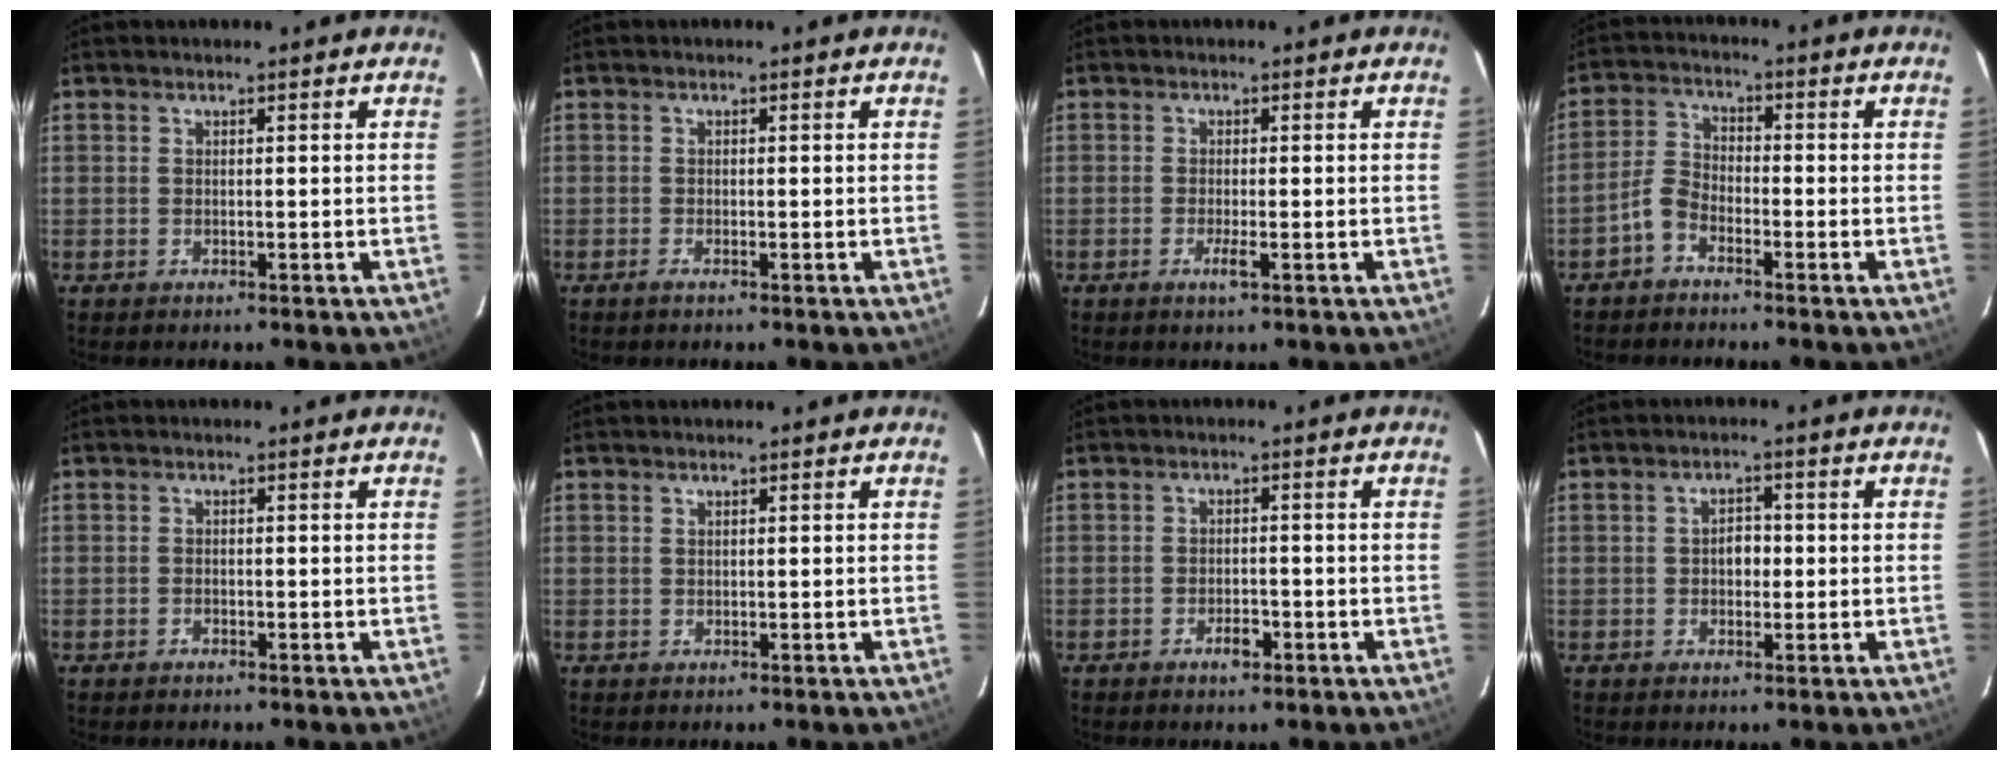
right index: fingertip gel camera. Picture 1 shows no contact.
{"total": 0.8, "force": [-0.6, 0.2, 0.5], "torque": [-0.012, -0.001, -0.013]}
{"total": 1.9, "force": [-0.9, 0.1, 1.7], "torque": [-0.033, -0.004, -0.018]}
{"total": 4.2, "force": [-2.9, 2.2, 2.1], "torque": [-0.052, 0.016, -0.062]}
{"total": 0.7, "force": [-0.6, 0.4, 0.2], "torque": [-0.004, 0.002, -0.011]}
{"total": 0.7, "force": [0.3, 0.7, 0.0], "torque": [0.003, 0.004, 0.004]}
{"total": 2.7, "force": [-1.6, 1.4, 1.7], "torque": [-0.032, 0.002, -0.027]}
{"total": 3.0, "force": [-0.2, 2.2, 1.9], "torque": [-0.030, 0.010, -0.003]}